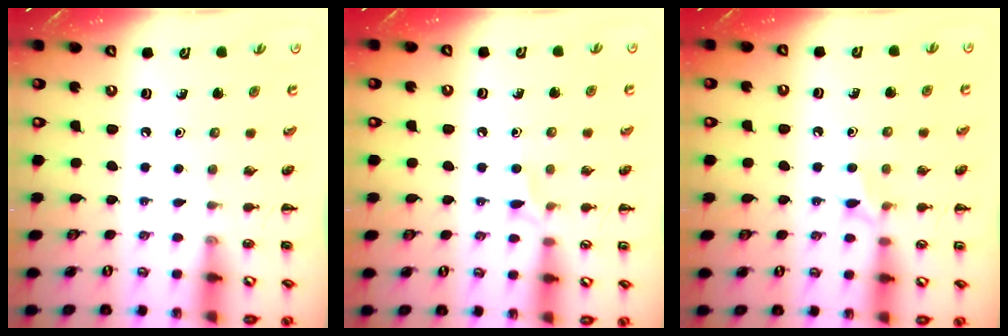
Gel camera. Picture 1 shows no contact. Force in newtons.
{"total": 3.7, "press": 3.5, "slide": 1.2}
{"total": 5.3, "press": 5.1, "slide": 1.4}